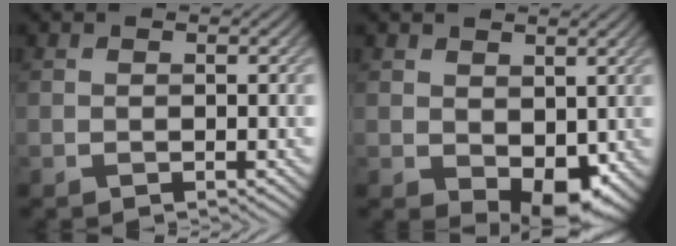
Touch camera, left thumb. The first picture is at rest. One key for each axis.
{"total": 5.5, "fx": -0.2, "fy": 3.6, "fz": 4.2, "tx": -0.073, "ty": -0.024, "tz": 0.010}